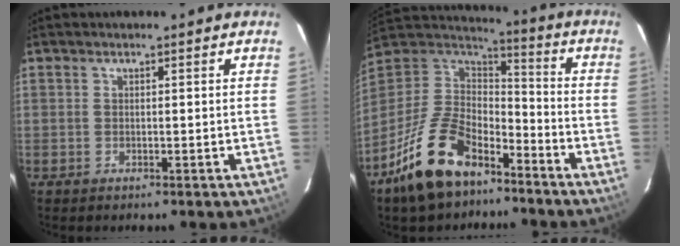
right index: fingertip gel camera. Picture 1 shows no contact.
{"total": 19.6, "force": [-12.2, 10.2, 11.5], "torque": [-0.248, 0.004, -0.213]}